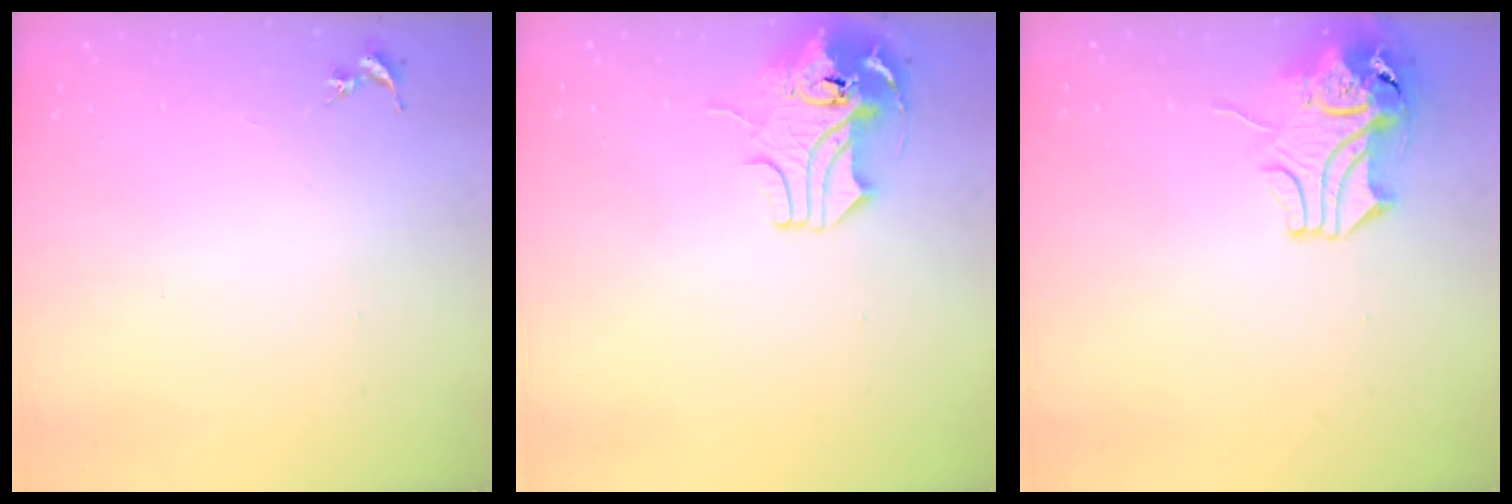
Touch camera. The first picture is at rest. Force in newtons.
{"total": 12.2, "press": 12.1, "slide": 1.7}
{"total": 10.6, "press": 10.5, "slide": 1.8}